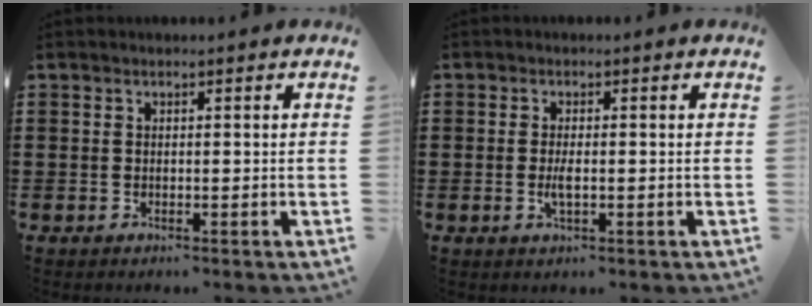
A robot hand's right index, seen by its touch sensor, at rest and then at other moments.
{"total": 2.4, "force": [-0.4, 0.7, 2.2], "torque": [-0.048, -0.004, -0.009]}